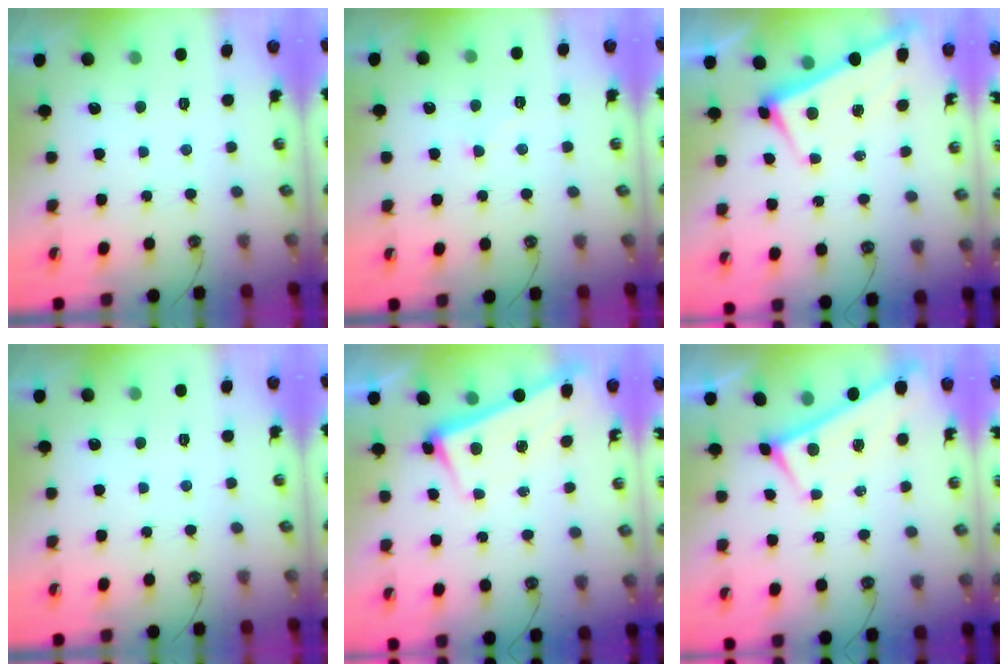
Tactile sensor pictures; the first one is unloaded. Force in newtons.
{"total": 2.2, "press": 2.2, "slide": 0.4}
{"total": 2.7, "press": 2.7, "slide": 0.4}
{"total": 0.0}
{"total": 2.6, "press": 2.5, "slide": 0.7}
{"total": 0.0}